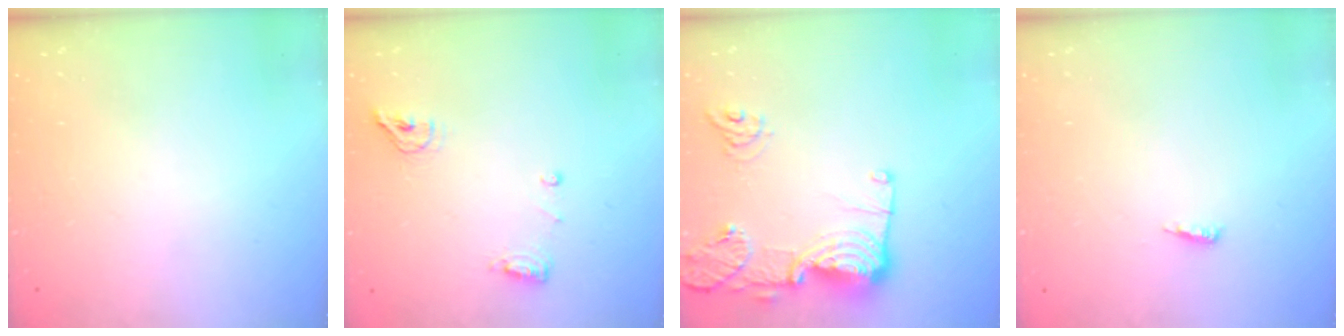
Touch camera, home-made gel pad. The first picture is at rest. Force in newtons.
{"total": 8.1, "press": 7.2, "slide": 3.7}
{"total": 17.1, "press": 17.0, "slide": 1.7}
{"total": 3.9, "press": 3.9, "slide": 0.4}